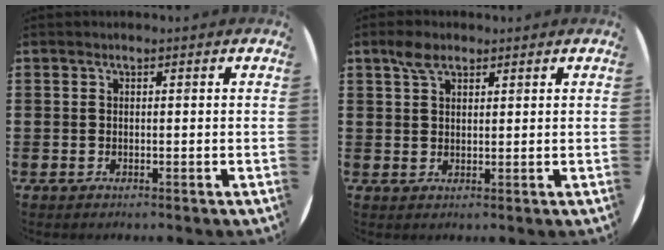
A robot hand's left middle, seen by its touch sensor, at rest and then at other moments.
{"total": 3.2, "force": [2.2, 1.6, 1.6], "torque": [-0.027, 0.004, 0.039]}